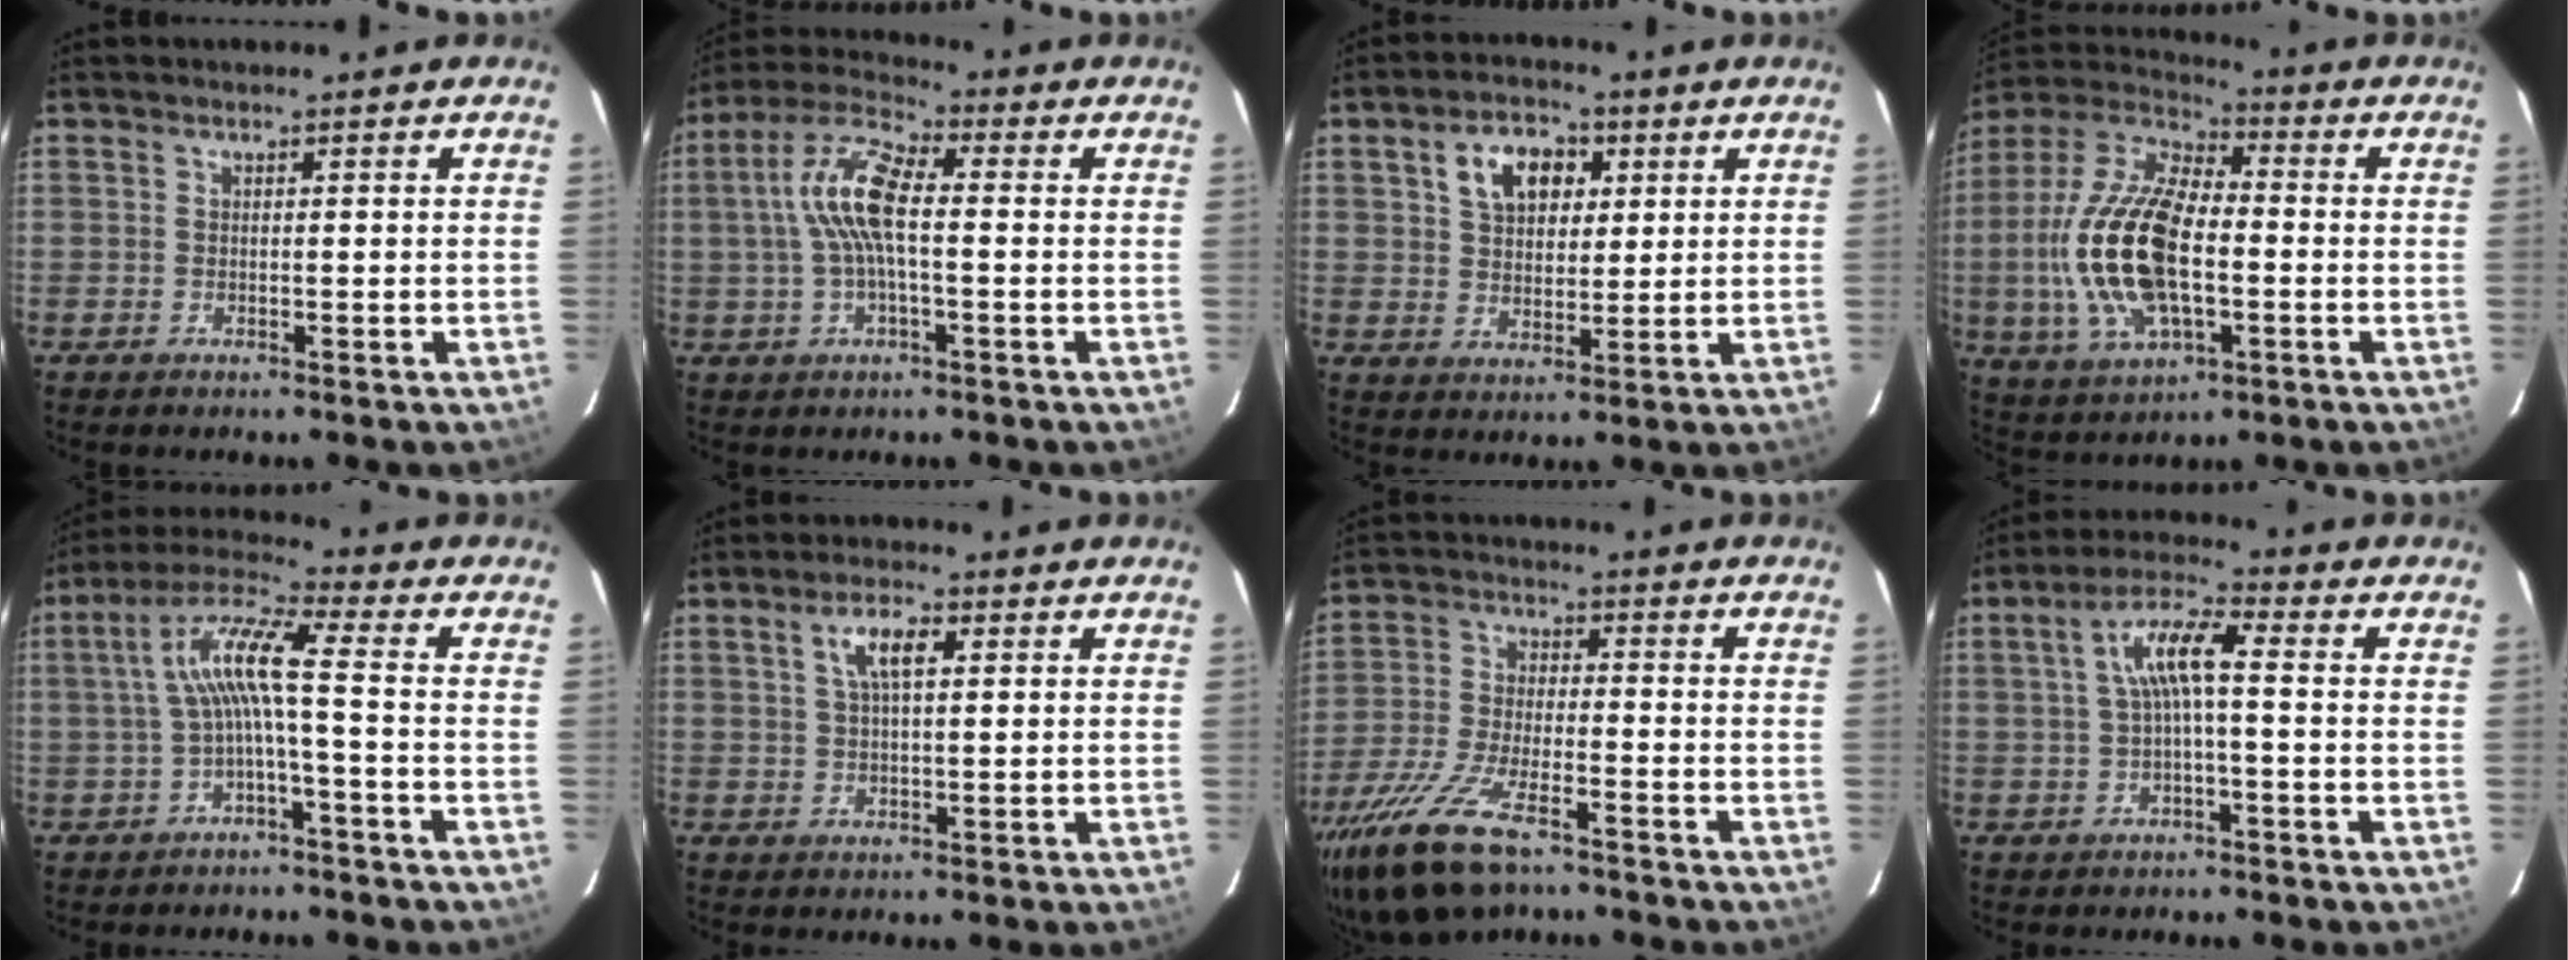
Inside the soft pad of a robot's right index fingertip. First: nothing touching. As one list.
[{"total": 10.5, "force": [0.3, 3.4, 9.9], "torque": [-0.207, 0.018, 0.001]}, {"total": 8.5, "force": [3.3, 5.6, 5.5], "torque": [-0.095, 0.025, 0.060]}, {"total": 20.1, "force": [-2.6, 9.6, 17.5], "torque": [-0.371, 0.003, -0.048]}, {"total": 8.4, "force": [-1.2, 0.2, 8.3], "torque": [-0.182, 0.020, -0.021]}, {"total": 5.1, "force": [1.8, 1.8, 4.4], "torque": [-0.082, 0.011, 0.034]}, {"total": 15.5, "force": [-10.7, 5.5, 9.7], "torque": [-0.217, -0.038, -0.203]}, {"total": 7.1, "force": [0.2, 1.4, 6.9], "torque": [-0.140, 0.018, 0.005]}]